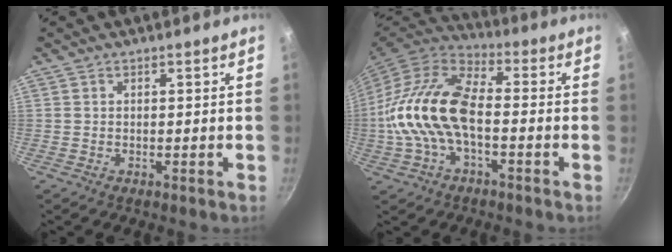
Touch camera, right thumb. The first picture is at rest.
{"total": 17.0, "force": [-2.2, 9.0, 14.3], "torque": [-0.263, 0.038, -0.052]}